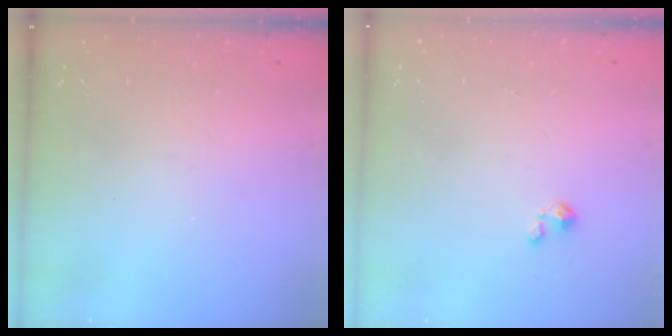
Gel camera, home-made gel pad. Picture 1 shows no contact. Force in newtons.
{"total": 1.5, "press": 1.5, "slide": 0.1}